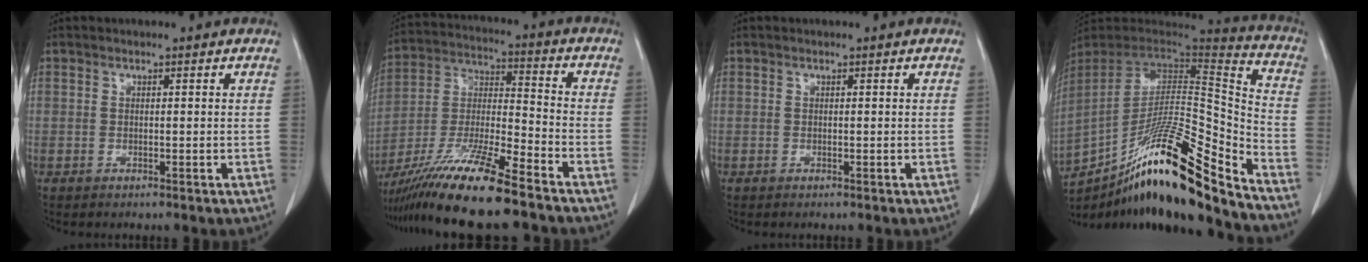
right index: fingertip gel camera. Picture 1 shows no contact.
{"total": 16.2, "force": [-12.1, 0.1, 10.7], "torque": [-0.218, -0.030, -0.224]}
{"total": 0.0}
{"total": 25.5, "force": [-18.3, 1.9, 17.6], "torque": [-0.265, -0.007, -0.311]}